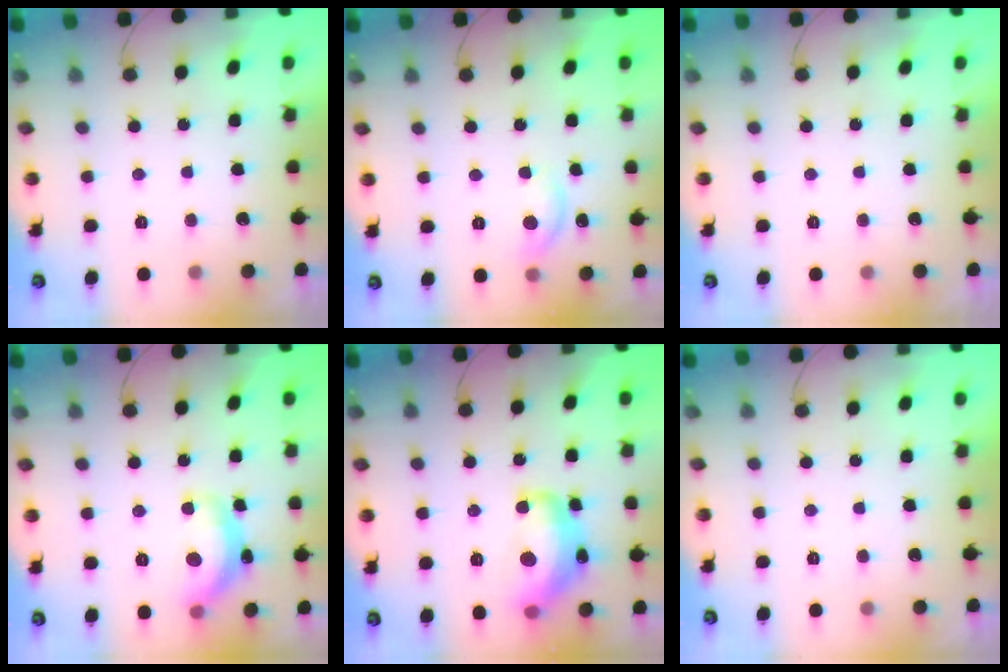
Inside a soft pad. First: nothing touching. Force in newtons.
{"total": 8.5, "press": 8.5, "slide": 0.5}
{"total": 0.0}
{"total": 14.2, "press": 14.2, "slide": 0.9}
{"total": 14.4, "press": 14.3, "slide": 1.1}
{"total": 0.0}